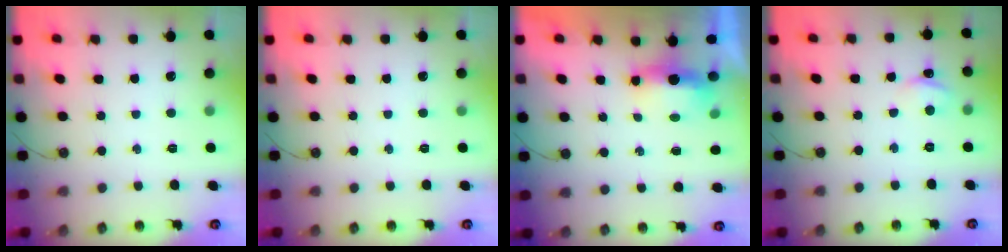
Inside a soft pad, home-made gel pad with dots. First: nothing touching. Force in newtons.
{"total": 0.0}
{"total": 14.5, "press": 7.2, "slide": 12.6}
{"total": 3.0, "press": 3.0, "slide": 0.4}